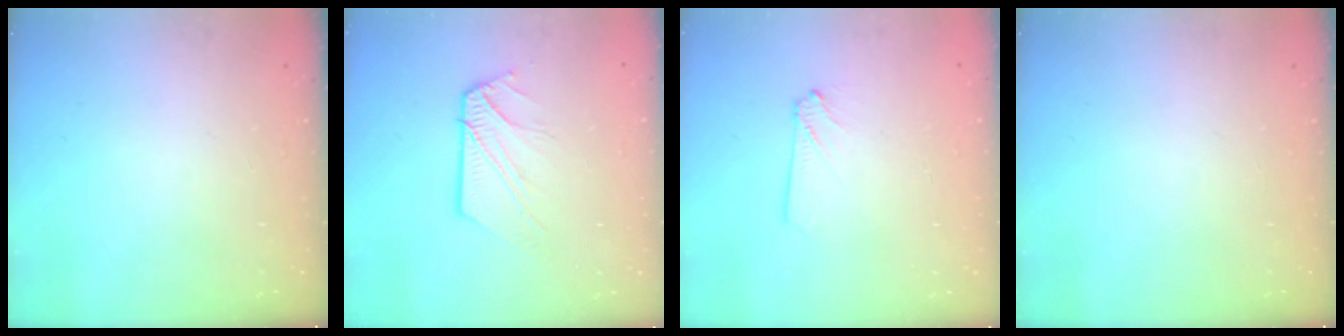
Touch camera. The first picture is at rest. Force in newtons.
{"total": 8.2, "press": 8.1, "slide": 1.0}
{"total": 2.9, "press": 2.9, "slide": 0.4}
{"total": 0.0}